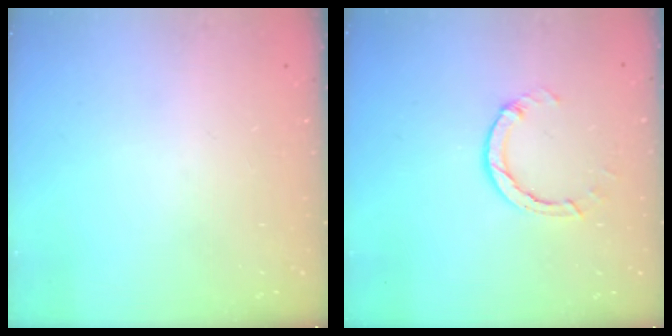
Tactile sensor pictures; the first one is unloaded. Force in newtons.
{"total": 3.5, "press": 3.5, "slide": 0.4}